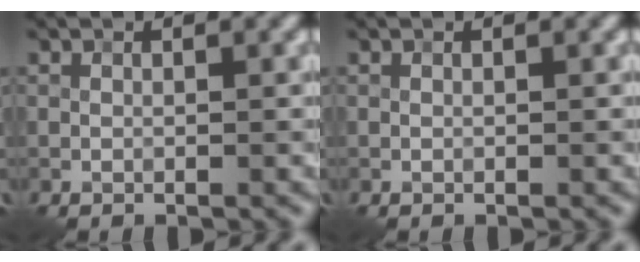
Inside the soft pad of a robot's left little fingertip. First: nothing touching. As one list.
[{"total": 0.0}]